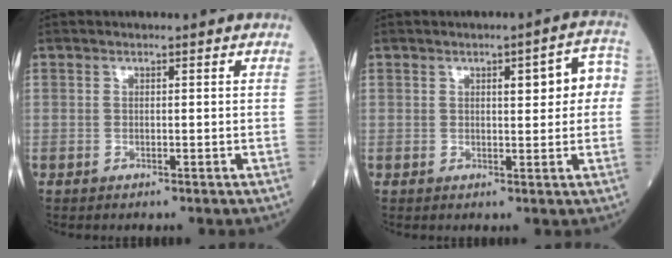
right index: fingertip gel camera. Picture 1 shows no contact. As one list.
[{"total": 6.1, "force": [1.1, 1.8, 5.7], "torque": [-0.067, 0.022, 0.011]}]